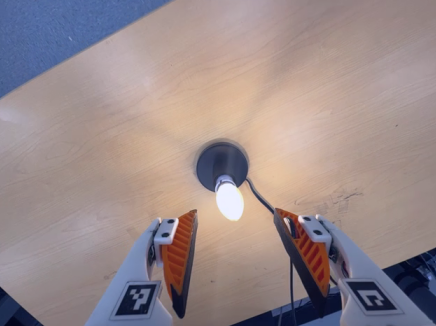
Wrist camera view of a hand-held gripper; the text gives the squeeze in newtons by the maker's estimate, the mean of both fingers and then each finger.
{"total": 0.0}